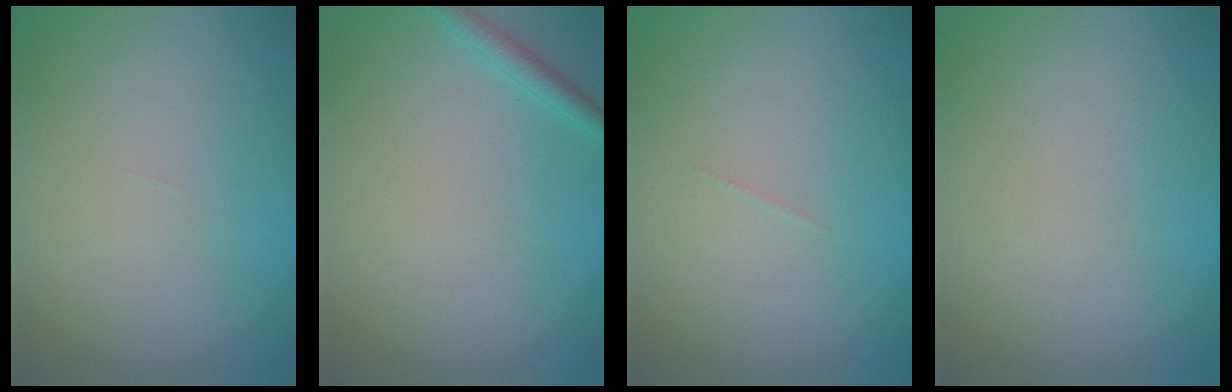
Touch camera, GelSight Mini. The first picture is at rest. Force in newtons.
{"total": 1.4, "press": 1.4, "slide": 0.1}
{"total": 0.0}
{"total": 0.0}